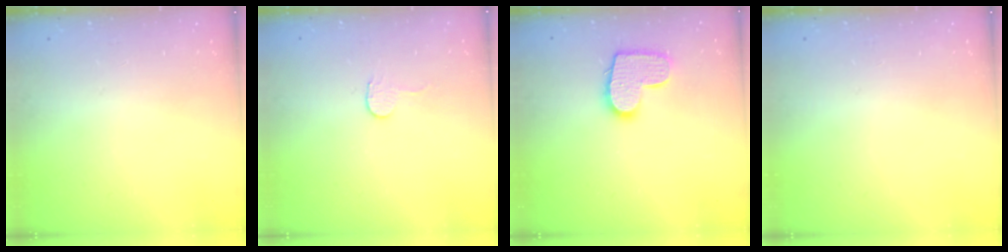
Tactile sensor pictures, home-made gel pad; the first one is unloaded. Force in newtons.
{"total": 2.7, "press": 2.7, "slide": 0.2}
{"total": 12.0, "press": 12.0, "slide": 0.8}
{"total": 0.0}